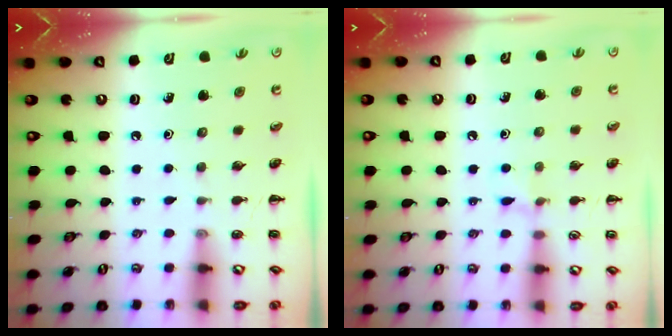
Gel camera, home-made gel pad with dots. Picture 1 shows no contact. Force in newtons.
{"total": 5.8, "press": 5.6, "slide": 1.8}